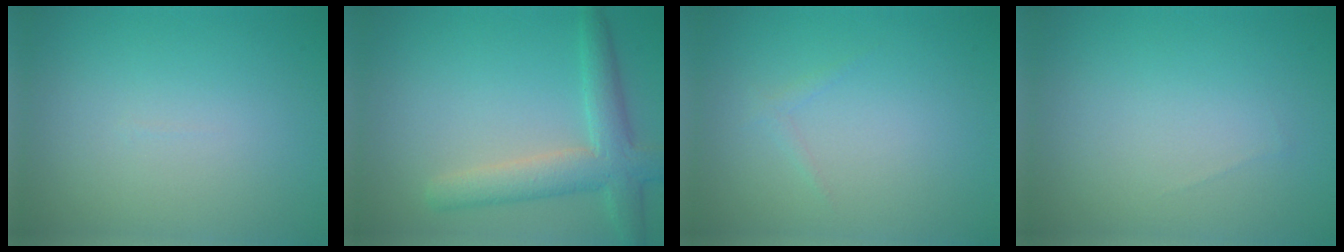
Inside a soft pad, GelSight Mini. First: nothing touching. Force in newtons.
{"total": 4.8, "press": 4.8, "slide": 0.3}
{"total": 0.6, "press": 0.6, "slide": 0.0}
{"total": 0.0}